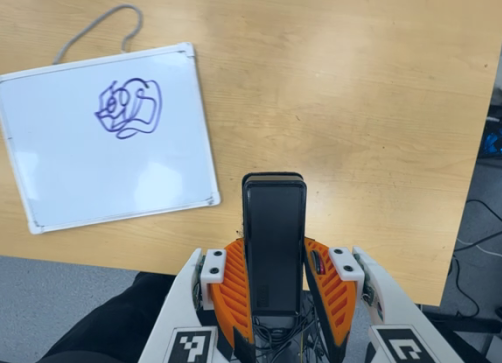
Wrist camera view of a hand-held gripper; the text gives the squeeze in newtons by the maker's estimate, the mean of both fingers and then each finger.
{"total": 4.0, "left": 2.7, "right": 5.4}